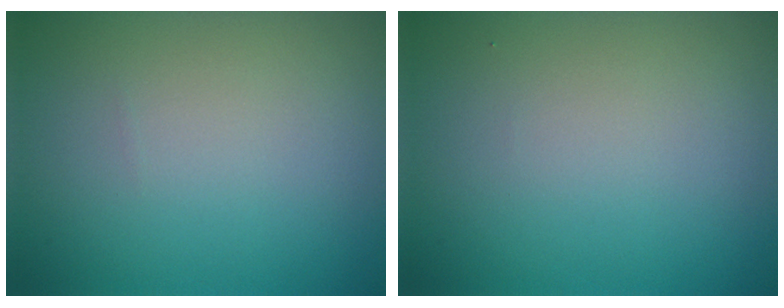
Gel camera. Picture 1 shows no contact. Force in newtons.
{"total": 0.0}